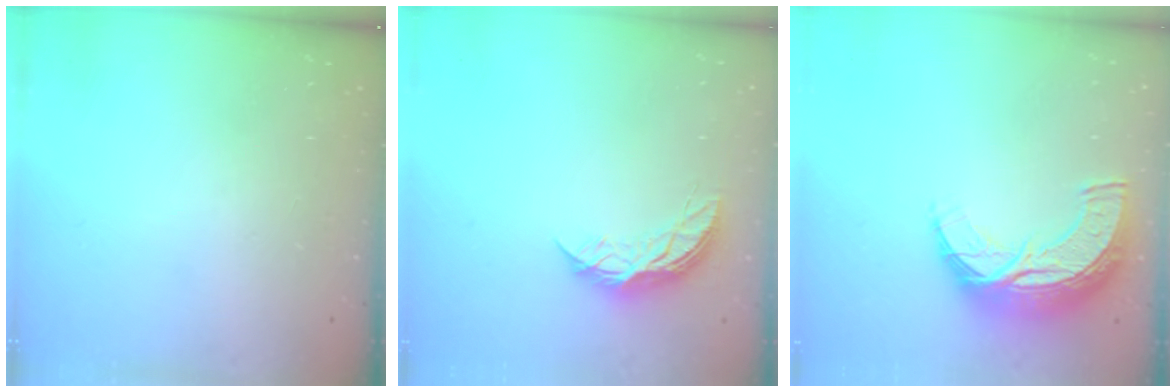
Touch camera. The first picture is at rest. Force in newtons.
{"total": 8.8, "press": 8.8, "slide": 0.5}
{"total": 13.7, "press": 13.6, "slide": 0.8}